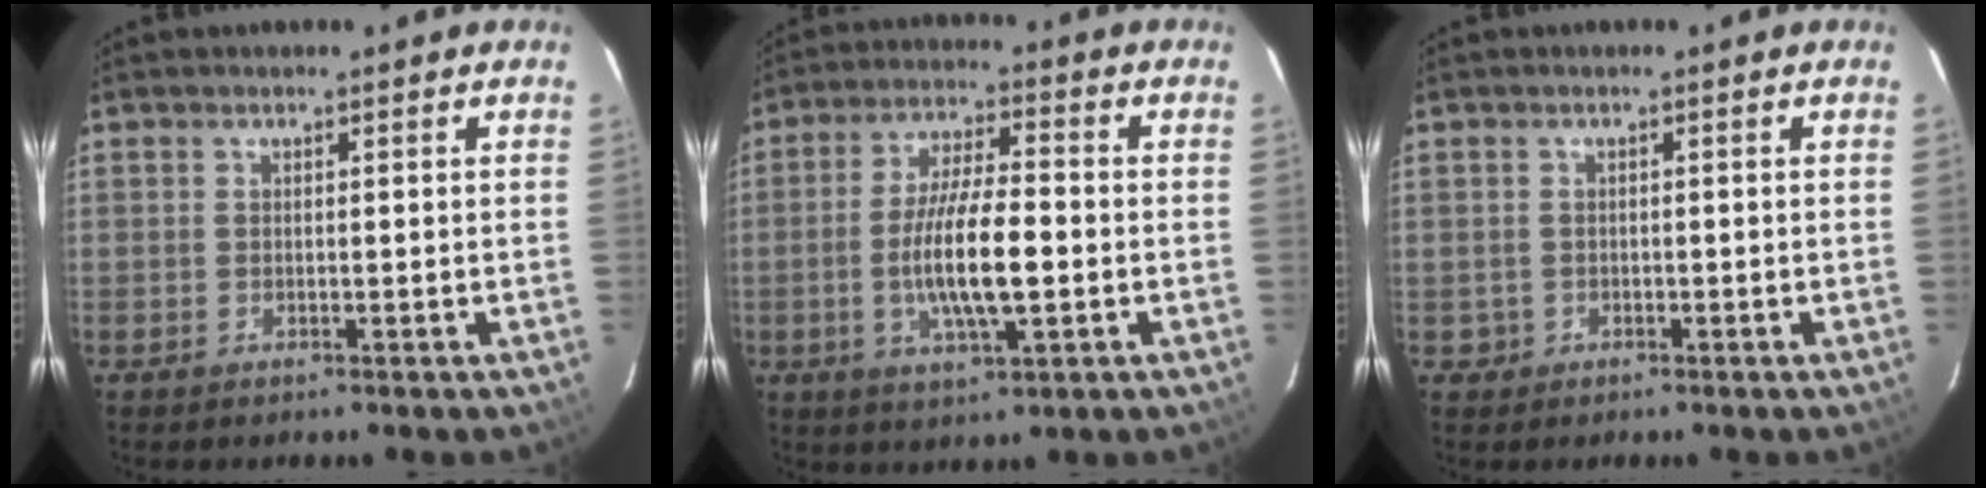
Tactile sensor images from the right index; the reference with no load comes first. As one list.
[{"total": 11.8, "force": [-2.2, 2.8, 11.2], "torque": [-0.213, -0.004, -0.039]}, {"total": 1.8, "force": [-0.4, 1.8, 0.0], "torque": [-0.002, 0.006, -0.002]}]